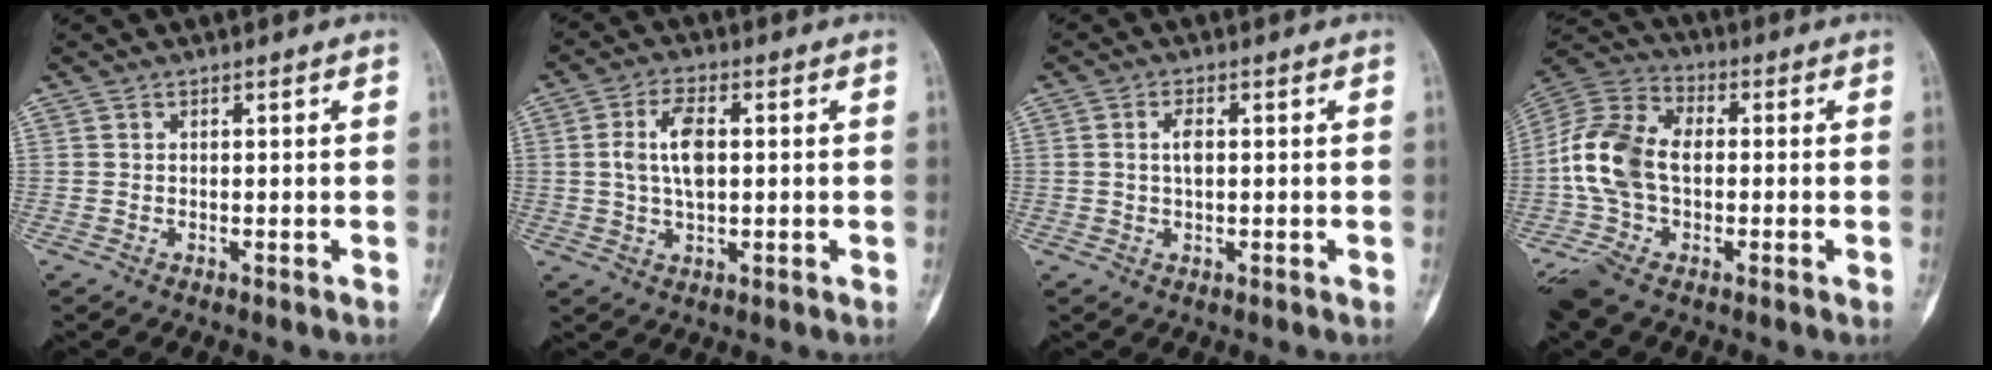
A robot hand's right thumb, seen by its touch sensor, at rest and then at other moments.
{"total": 7.5, "force": [0.8, 3.8, 6.5], "torque": [-0.124, 0.007, 0.013]}
{"total": 2.8, "force": [0.3, 1.4, 2.4], "torque": [-0.046, 0.000, 0.001]}
{"total": 16.3, "force": [-1.6, 9.8, 12.9], "torque": [-0.271, 0.025, -0.035]}